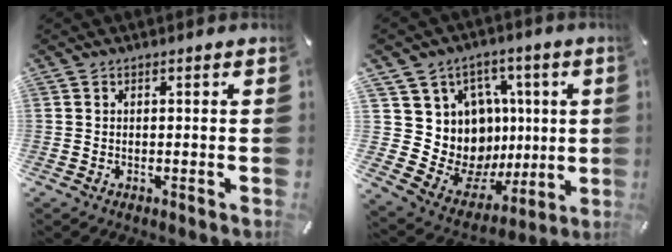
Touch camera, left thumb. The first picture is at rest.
{"total": 13.2, "force": [1.9, 12.7, 2.9], "torque": [-0.032, -0.045, 0.071]}